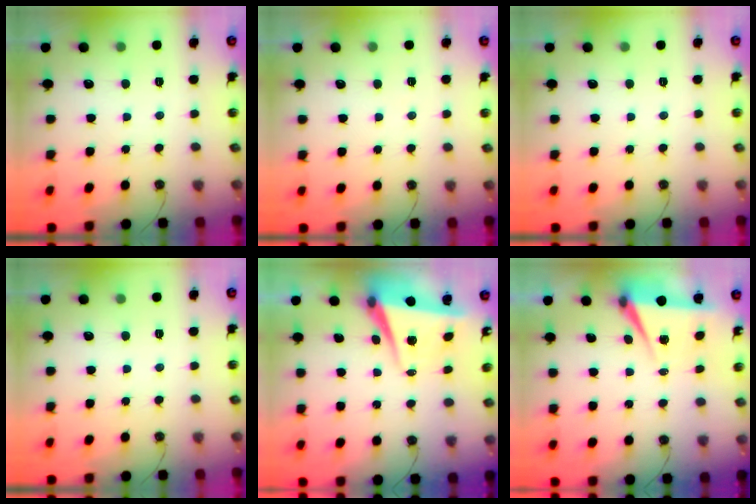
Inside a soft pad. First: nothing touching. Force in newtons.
{"total": 4.9, "press": 2.7, "slide": 4.1}
{"total": 0.0}
{"total": 0.0}
{"total": 5.8, "press": 5.7, "slide": 1.5}
{"total": 6.9, "press": 5.4, "slide": 4.3}